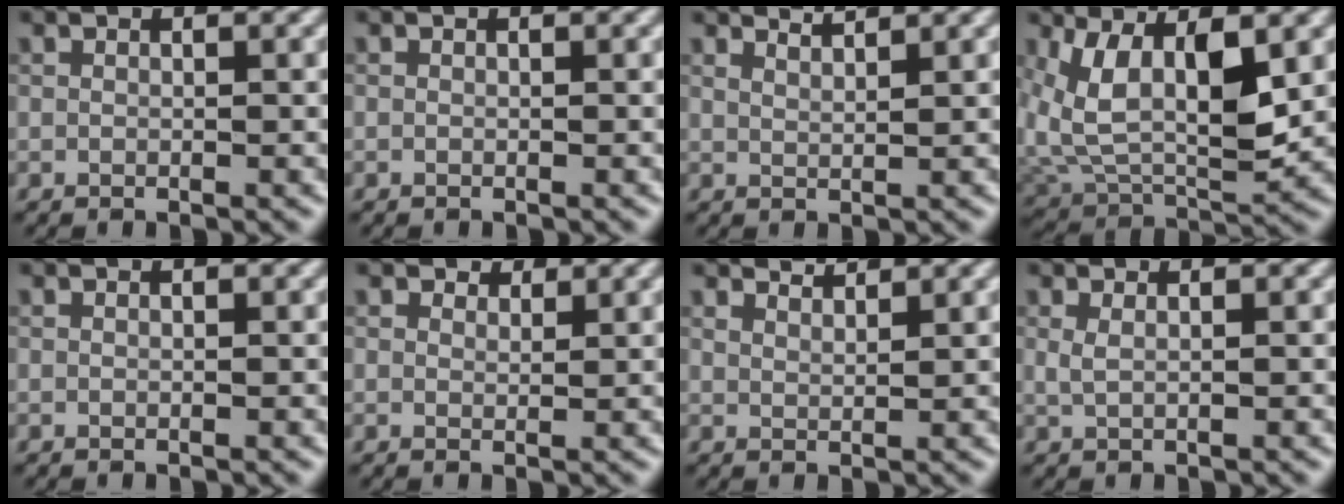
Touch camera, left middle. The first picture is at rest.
{"total": 0.5, "force": [-0.3, -0.2, -0.4], "torque": [0.000, -0.005, -0.002]}
{"total": 1.8, "force": [1.7, 0.1, 0.3], "torque": [0.000, 0.004, 0.020]}
{"total": 7.8, "force": [2.2, 4.2, 6.3], "torque": [-0.141, -0.011, 0.047]}
{"total": 0.0}
{"total": 1.4, "force": [1.3, 0.4, -0.1], "torque": [-0.011, -0.003, 0.017]}
{"total": 2.1, "force": [2.1, 0.0, 0.1], "torque": [-0.004, 0.001, 0.029]}
{"total": 0.9, "force": [0.4, 0.4, 0.7], "torque": [-0.017, -0.006, 0.003]}